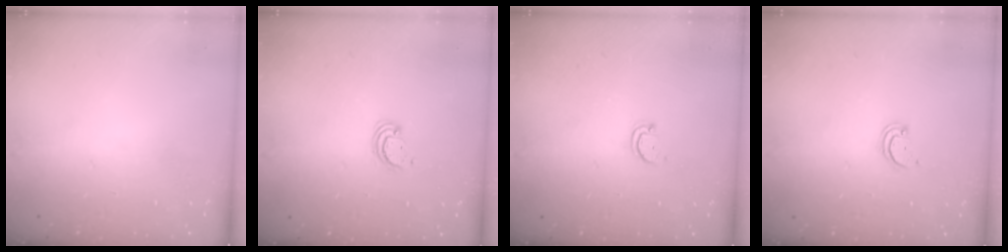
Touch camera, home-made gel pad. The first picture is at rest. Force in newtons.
{"total": 2.3, "press": 2.3, "slide": 0.2}
{"total": 2.3, "press": 2.3, "slide": 0.4}
{"total": 1.8, "press": 1.8, "slide": 0.2}